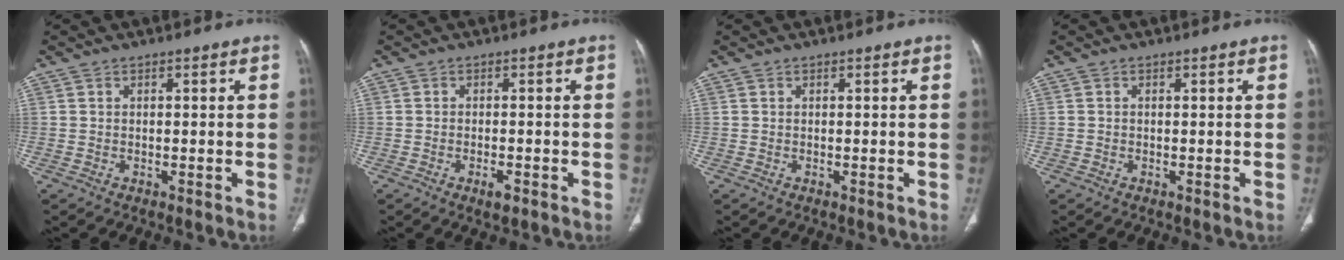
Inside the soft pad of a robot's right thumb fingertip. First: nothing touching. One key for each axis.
{"total": 2.3, "fx": -1.2, "fy": 0.8, "fz": 1.8, "tx": -0.031, "ty": 0.001, "tz": -0.020}
{"total": 0.0}
{"total": 0.0}